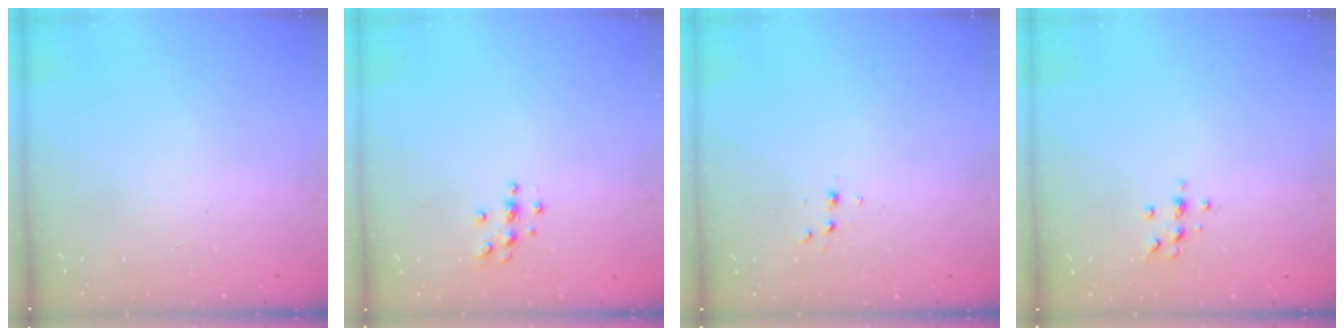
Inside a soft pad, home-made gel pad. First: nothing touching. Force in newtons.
{"total": 3.7, "press": 3.7, "slide": 0.5}
{"total": 2.6, "press": 2.5, "slide": 0.8}
{"total": 5.7, "press": 5.5, "slide": 1.6}